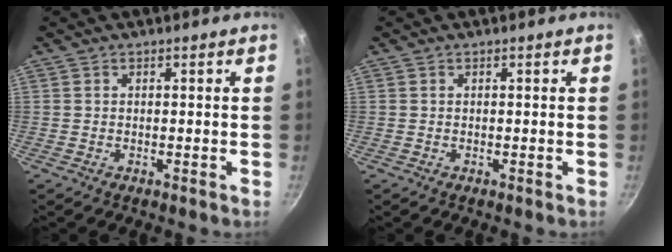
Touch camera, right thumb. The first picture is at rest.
{"total": 0.0}